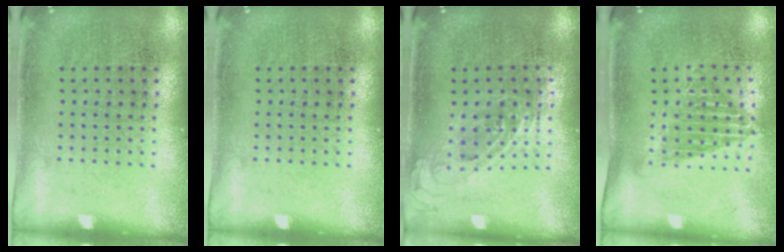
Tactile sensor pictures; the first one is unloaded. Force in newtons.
{"total": 0.0}
{"total": 0.8, "press": 0.7, "slide": 0.4}
{"total": 1.4, "press": 1.1, "slide": 0.9}